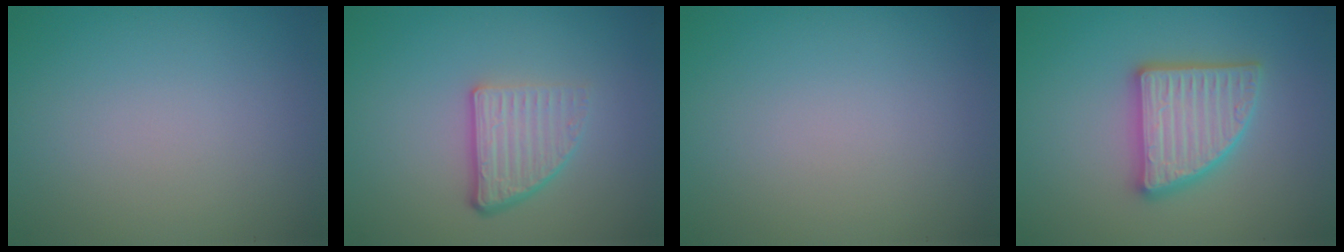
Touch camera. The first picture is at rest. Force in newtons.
{"total": 3.9, "press": 2.5, "slide": 2.9}
{"total": 0.0}
{"total": 4.8, "press": 4.7, "slide": 0.8}